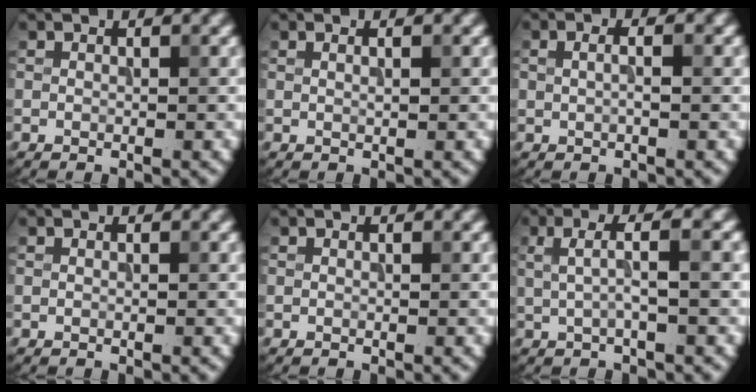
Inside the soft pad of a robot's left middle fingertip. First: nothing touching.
{"total": 0.7, "force": [0.3, 0.1, 0.7], "torque": [-0.011, 0.003, 0.004]}
{"total": 2.3, "force": [0.6, 1.1, 1.8], "torque": [-0.027, 0.005, -0.006]}
{"total": 0.0}
{"total": 0.0}
{"total": 3.2, "force": [0.5, 0.7, 3.1], "torque": [-0.056, 0.007, 0.006]}